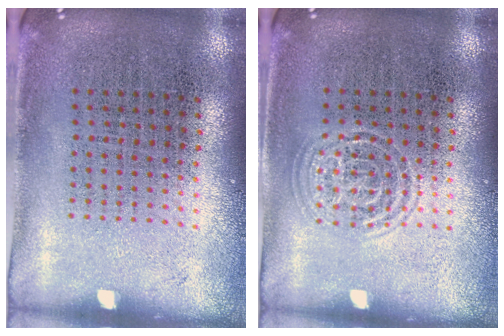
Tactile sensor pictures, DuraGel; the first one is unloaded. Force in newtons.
{"total": 1.4, "press": 1.3, "slide": 0.2}